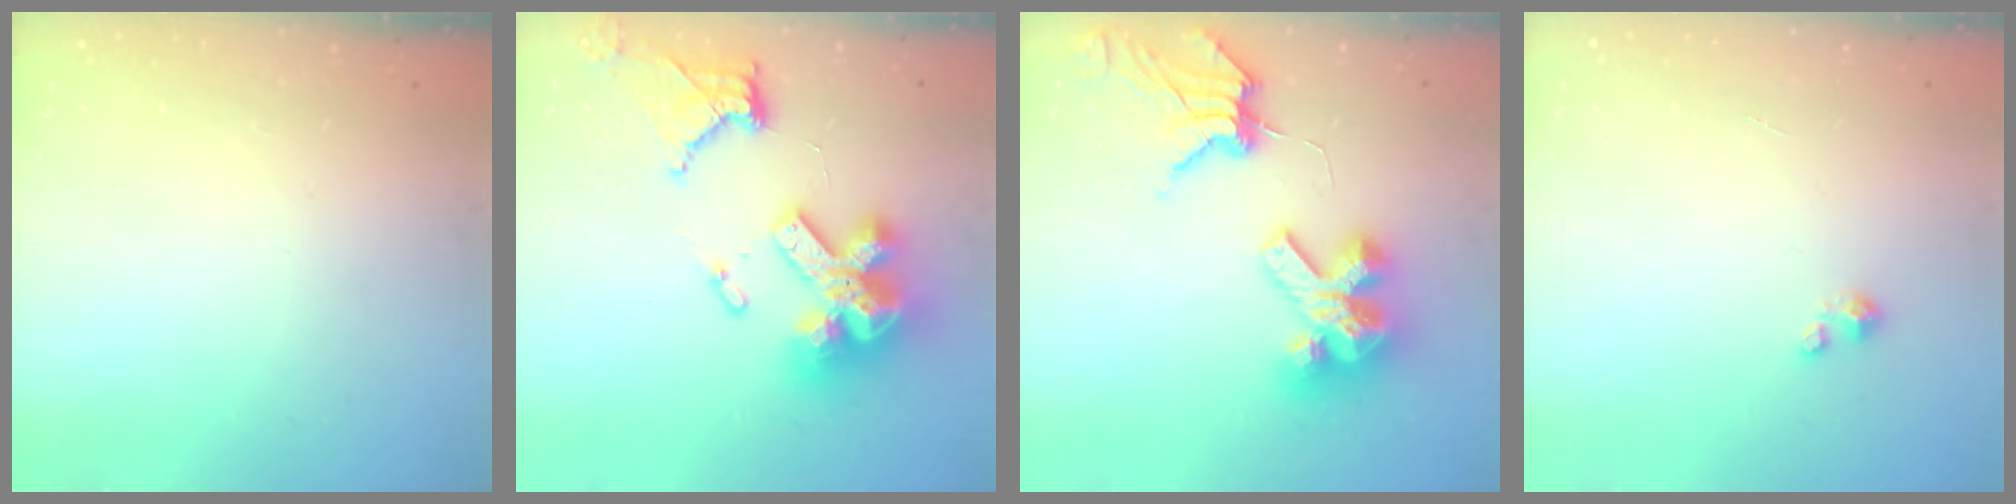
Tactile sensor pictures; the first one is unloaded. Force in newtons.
{"total": 19.6, "press": 18.8, "slide": 5.5}
{"total": 14.1, "press": 14.0, "slide": 1.7}
{"total": 0.8, "press": 0.7, "slide": 0.3}